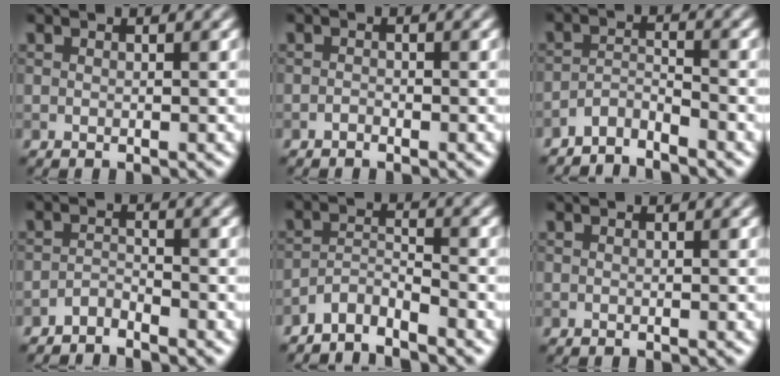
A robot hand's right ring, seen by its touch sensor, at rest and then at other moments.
{"total": 0.6, "force": [-0.4, 0.2, 0.2], "torque": [-0.003, 0.001, -0.010]}
{"total": 2.5, "force": [-2.4, 0.3, 0.6], "torque": [-0.010, 0.005, -0.053]}
{"total": 1.5, "force": [-1.4, 0.3, 0.3], "torque": [-0.006, 0.005, -0.030]}
{"total": 2.8, "force": [-2.6, 0.4, 0.8], "torque": [-0.014, 0.005, -0.058]}
{"total": 0.0}